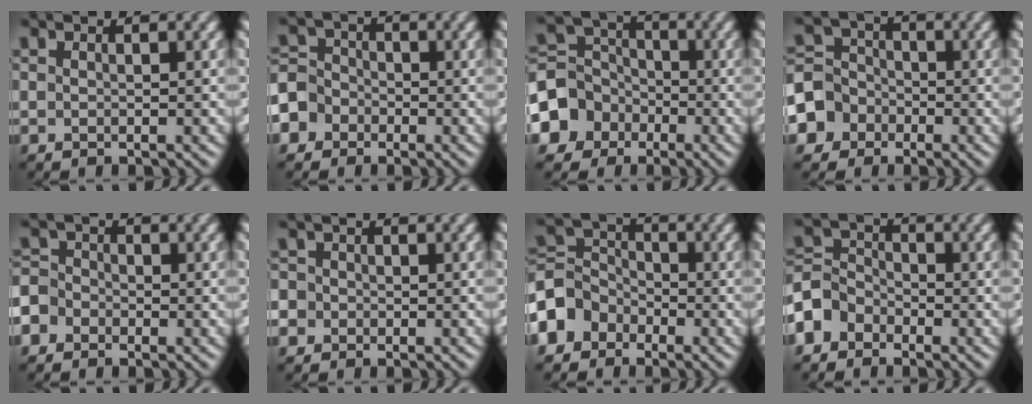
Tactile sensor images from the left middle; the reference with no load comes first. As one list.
[{"total": 5.3, "force": [-3.1, 4.2, 0.6], "torque": [0.001, 0.003, -0.072]}, {"total": 6.6, "force": [-3.3, 5.5, 1.5], "torque": [-0.035, 0.005, -0.086]}, {"total": 5.7, "force": [-3.0, 4.8, 0.7], "torque": [-0.004, 0.006, -0.076]}, {"total": 3.9, "force": [-2.4, 3.0, 0.6], "torque": [0.001, 0.009, -0.058]}, {"total": 2.4, "force": [-0.7, 2.2, 0.3], "torque": [0.005, 0.017, -0.027]}, {"total": 4.8, "force": [-2.9, 3.7, 0.9], "torque": [-0.019, 0.013, -0.072]}, {"total": 3.7, "force": [-2.7, 2.4, 0.5], "torque": [-0.012, 0.009, -0.063]}]